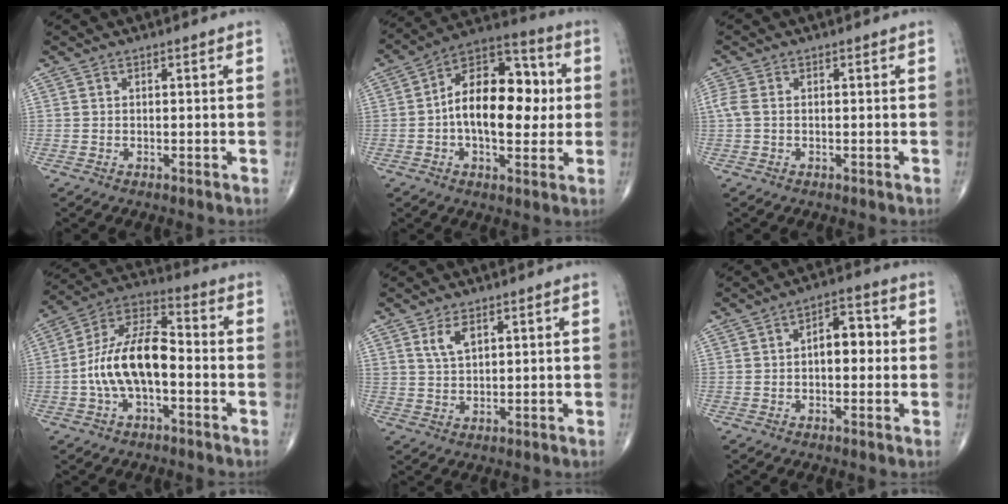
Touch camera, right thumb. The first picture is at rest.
{"total": 17.9, "force": [0.5, 9.8, 14.9], "torque": [-0.205, 0.032, -0.001]}
{"total": 2.2, "force": [0.0, 1.2, 1.8], "torque": [-0.055, 0.005, -0.001]}
{"total": 14.5, "force": [-2.4, 7.0, 12.5], "torque": [-0.237, 0.045, -0.051]}
{"total": 3.9, "force": [2.1, 1.9, 2.7], "torque": [-0.046, -0.009, 0.044]}
{"total": 6.8, "force": [0.3, 3.9, 5.6], "torque": [-0.058, 0.020, -0.005]}